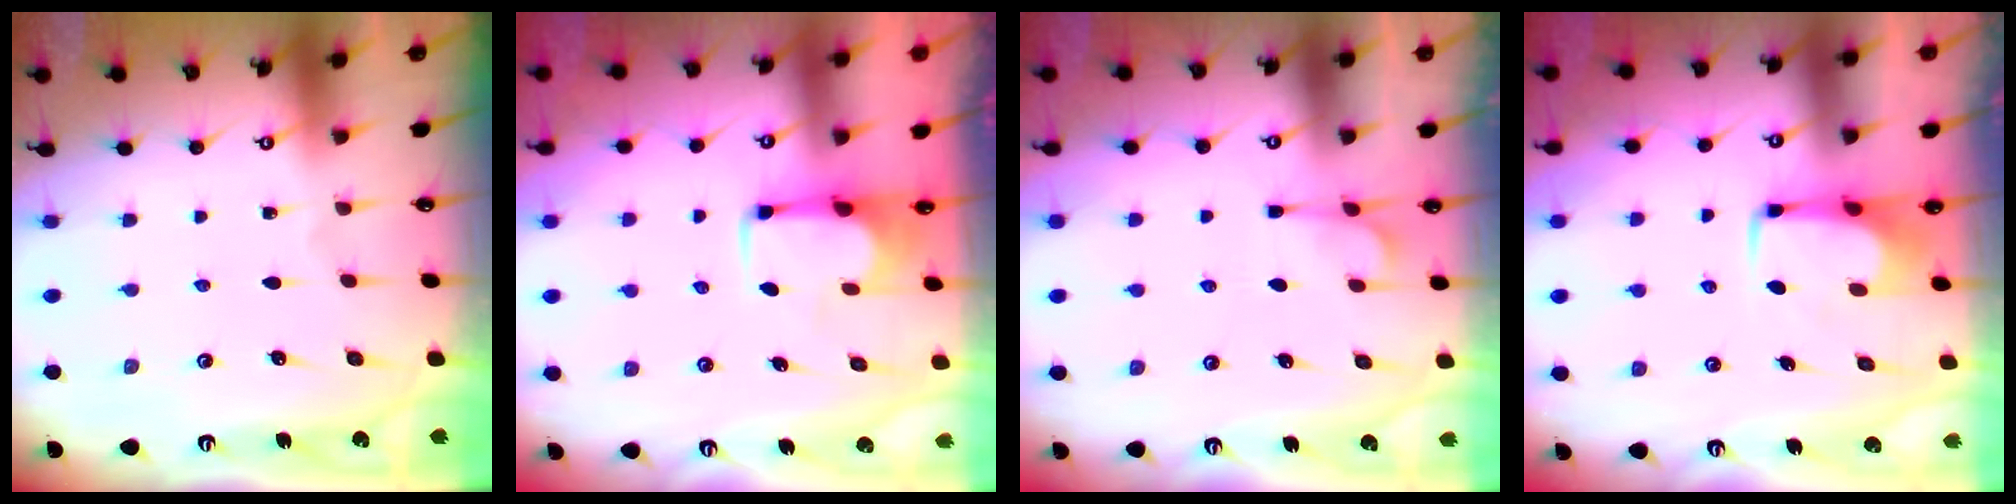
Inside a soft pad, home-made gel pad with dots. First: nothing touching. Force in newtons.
{"total": 1.7, "press": 1.5, "slide": 0.9}
{"total": 1.3, "press": 0.2, "slide": 1.3}
{"total": 1.1, "press": 1.0, "slide": 0.5}